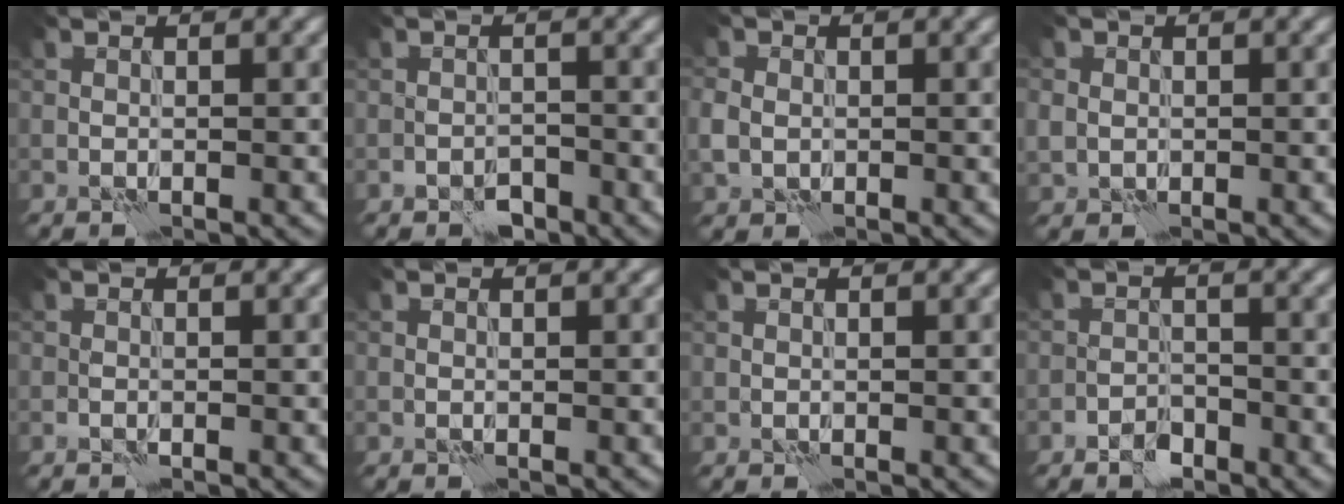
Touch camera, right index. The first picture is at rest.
{"total": 1.5, "force": [-1.3, 0.8, 0.3], "torque": [0.000, 0.006, -0.023]}
{"total": 2.7, "force": [-0.2, 2.3, 1.4], "torque": [-0.029, 0.001, -0.003]}
{"total": 2.0, "force": [0.2, 1.9, 0.7], "torque": [-0.010, 0.006, 0.004]}
{"total": 0.0}
{"total": 0.0}
{"total": 0.0}
{"total": 1.5, "force": [-1.3, 0.6, 0.5], "torque": [-0.002, 0.006, -0.026]}